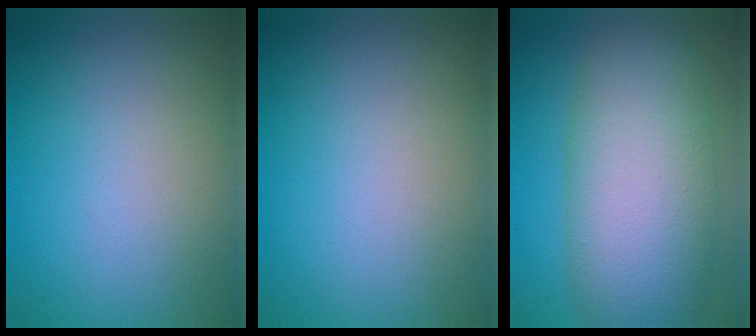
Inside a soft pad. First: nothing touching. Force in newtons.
{"total": 0.0}
{"total": 10.9, "press": 10.9, "slide": 0.3}